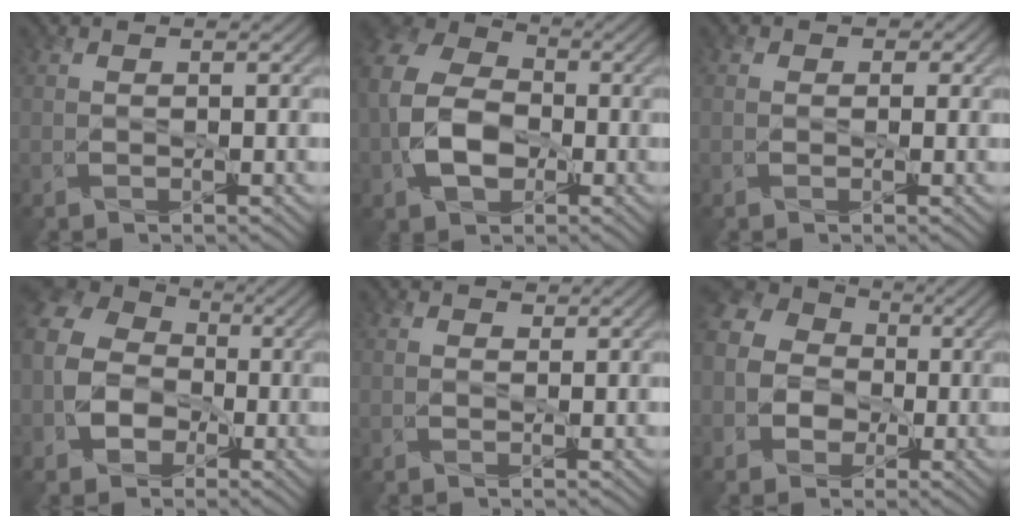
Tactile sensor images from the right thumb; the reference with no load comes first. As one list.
[{"total": 10.3, "force": [-1.9, 7.4, 6.9], "torque": [-0.172, -0.007, -0.050]}, {"total": 1.1, "force": [0.3, 1.1, 0.2], "torque": [-0.001, 0.000, -0.005]}, {"total": 11.0, "force": [-2.4, 9.0, 5.7], "torque": [-0.140, -0.017, -0.069]}, {"total": 0.6, "force": [0.4, 0.4, 0.1], "torque": [-0.001, -0.003, 0.007]}, {"total": 11.7, "force": [-1.2, 10.3, 5.5], "torque": [-0.153, 0.012, -0.058]}]